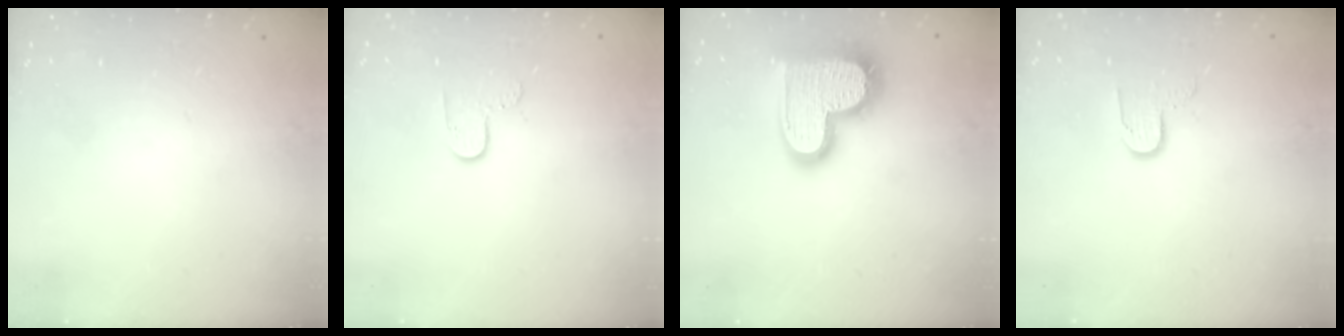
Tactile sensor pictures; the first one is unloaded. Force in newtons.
{"total": 6.0, "press": 6.0, "slide": 0.5}
{"total": 20.7, "press": 20.7, "slide": 1.5}
{"total": 7.2, "press": 7.2, "slide": 0.6}